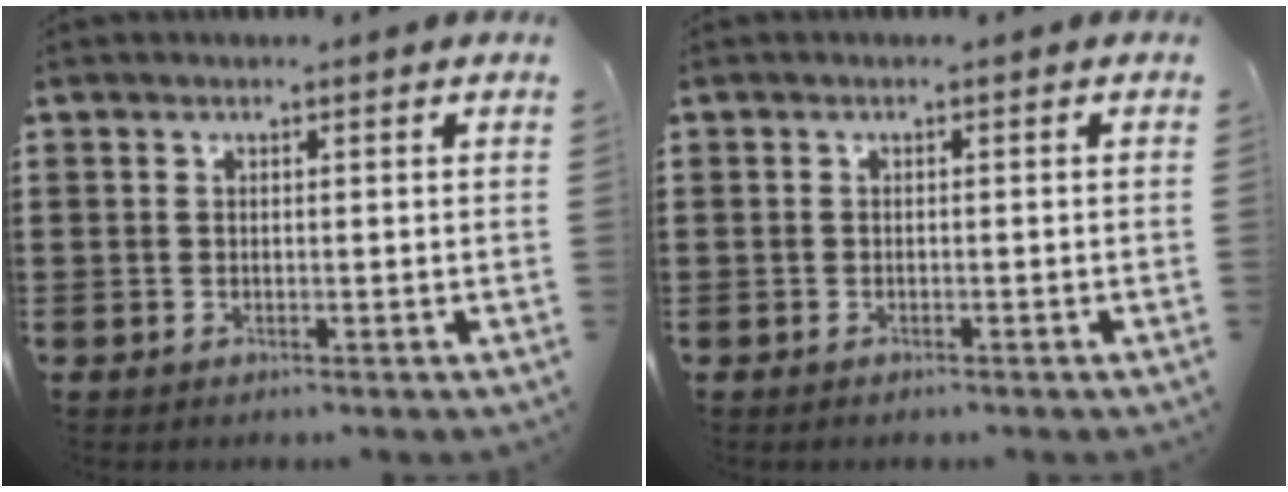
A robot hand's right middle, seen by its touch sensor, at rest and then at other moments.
{"total": 0.7, "force": [-0.6, 0.4, 0.0], "torque": [-0.001, 0.001, -0.013]}